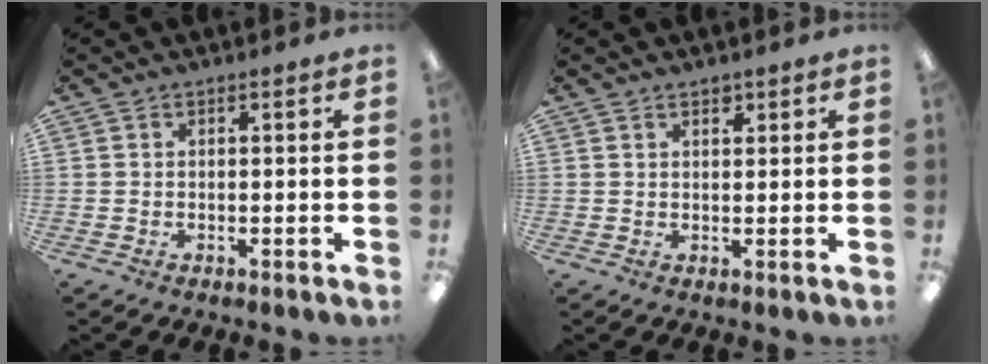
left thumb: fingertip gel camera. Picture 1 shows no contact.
{"total": 1.8, "force": [1.4, 0.9, 0.8], "torque": [-0.008, -0.003, 0.024]}